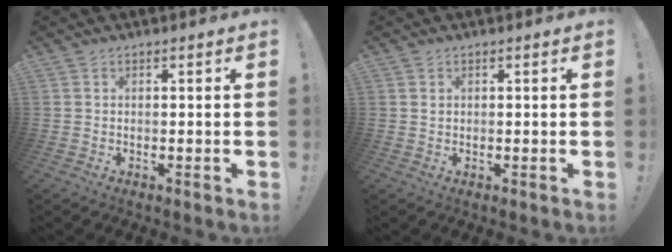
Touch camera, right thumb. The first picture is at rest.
{"total": 0.7, "force": [0.6, 0.4, -0.2], "torque": [0.010, -0.001, 0.009]}